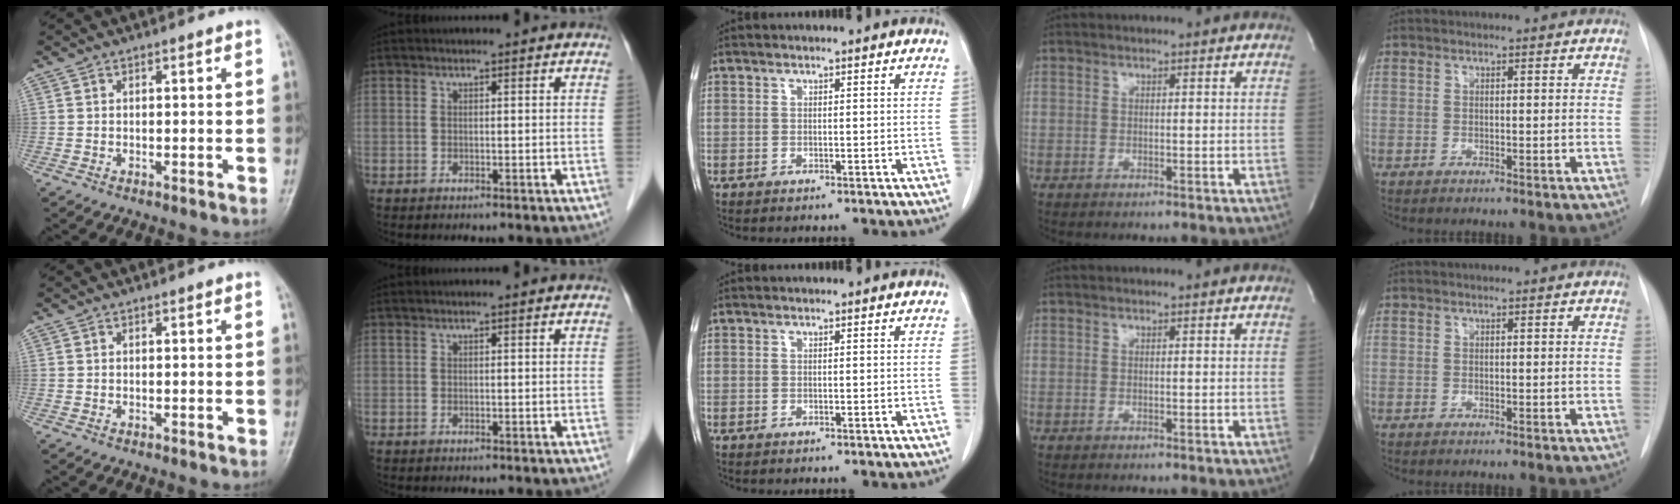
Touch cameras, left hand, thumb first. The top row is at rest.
{}